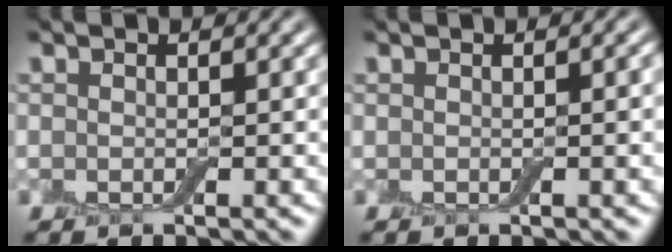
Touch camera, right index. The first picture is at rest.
{"total": 1.0, "force": [-0.1, 0.3, 0.9], "torque": [-0.011, -0.002, -0.002]}